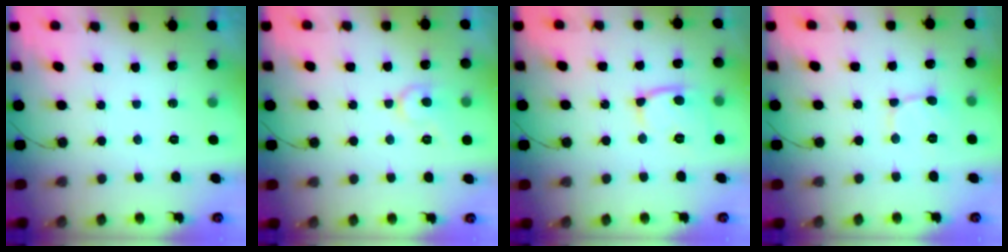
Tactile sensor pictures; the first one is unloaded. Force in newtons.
{"total": 8.3, "press": 8.3, "slide": 0.7}
{"total": 11.1, "press": 11.0, "slide": 1.3}
{"total": 2.9, "press": 2.9, "slide": 0.2}